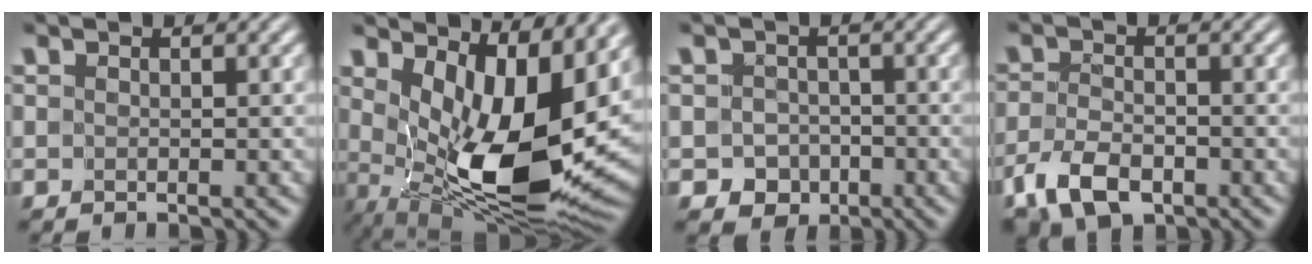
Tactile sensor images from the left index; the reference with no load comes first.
{"total": 13.1, "force": [1.8, 5.9, 11.5], "torque": [-0.169, -0.038, 0.046]}
{"total": 2.6, "force": [-1.3, 2.2, 0.4], "torque": [0.002, -0.001, -0.020]}
{"total": 4.1, "force": [-2.6, 2.2, 2.3], "torque": [-0.049, -0.006, -0.056]}